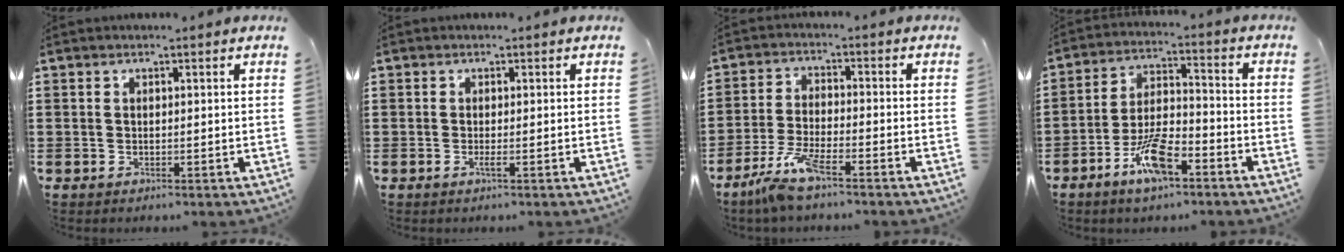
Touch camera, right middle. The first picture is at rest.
{"total": 0.8, "force": [-0.3, 0.0, 0.7], "torque": [-0.013, -0.003, -0.005]}
{"total": 6.5, "force": [-4.9, 0.8, 4.3], "torque": [-0.101, -0.012, -0.094]}
{"total": 8.4, "force": [-4.9, 2.8, 6.2], "torque": [-0.136, 0.002, -0.092]}